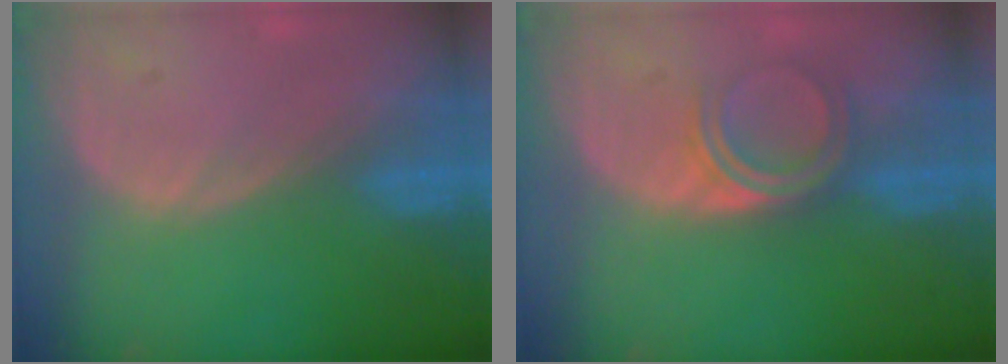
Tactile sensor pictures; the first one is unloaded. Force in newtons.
{"total": 4.8, "press": 4.0, "slide": 2.6}